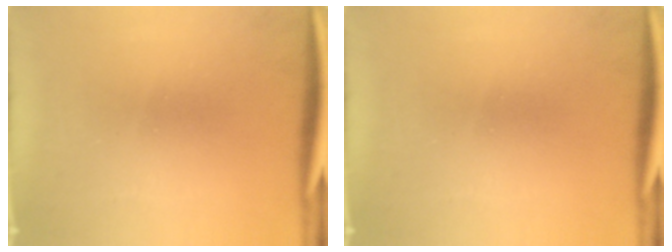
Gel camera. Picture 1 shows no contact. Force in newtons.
{"total": 0.0}